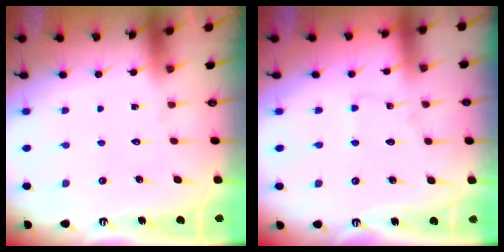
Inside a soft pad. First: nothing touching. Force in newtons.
{"total": 1.2, "press": 1.2, "slide": 0.2}